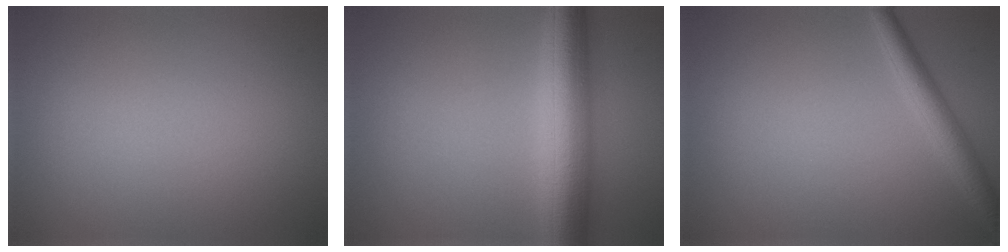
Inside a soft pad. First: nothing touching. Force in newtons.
{"total": 7.2, "press": 7.2, "slide": 0.1}
{"total": 2.6, "press": 2.6, "slide": 0.1}